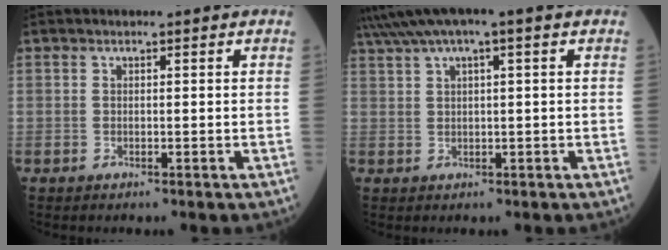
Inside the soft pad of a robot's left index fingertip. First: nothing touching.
{"total": 6.8, "force": [4.0, 0.5, 5.4], "torque": [-0.106, 0.038, 0.072]}